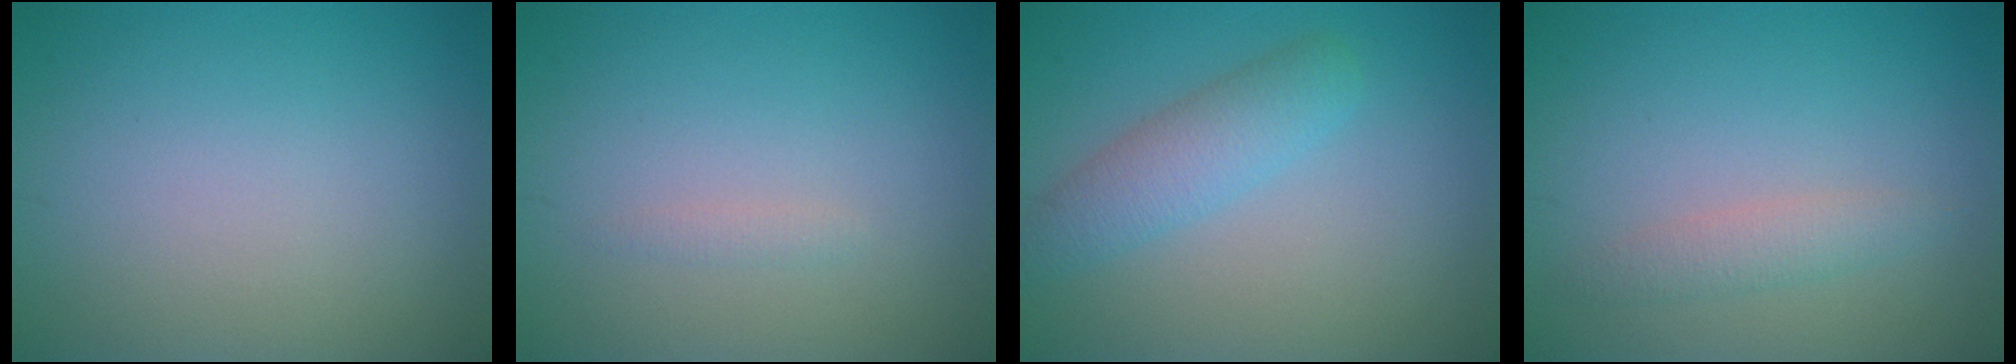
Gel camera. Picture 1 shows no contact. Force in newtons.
{"total": 0.7, "press": 0.7, "slide": 0.0}
{"total": 3.3, "press": 3.3, "slide": 0.0}
{"total": 1.7, "press": 1.7, "slide": 0.1}